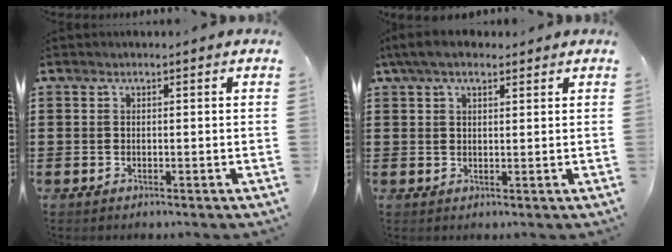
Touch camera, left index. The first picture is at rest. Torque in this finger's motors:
{"motor_torque": [0.83, 0.63, 0.23, 0.03]}